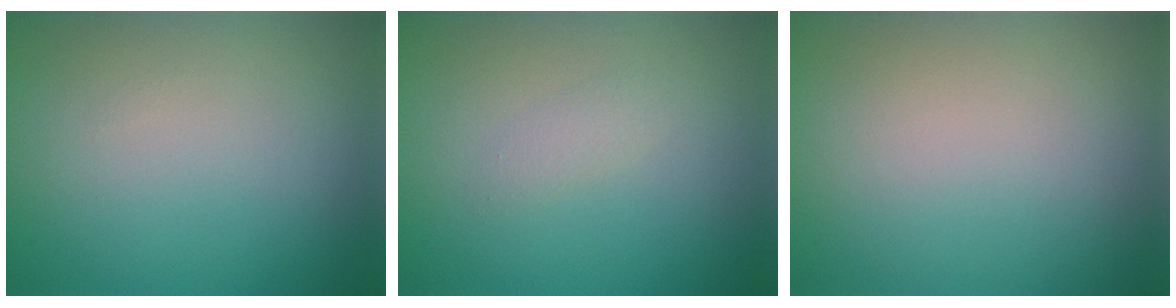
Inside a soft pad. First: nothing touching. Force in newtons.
{"total": 1.0, "press": 1.0, "slide": 0.1}
{"total": 0.0}